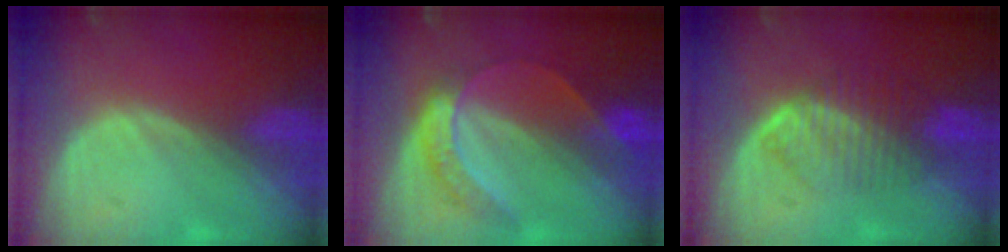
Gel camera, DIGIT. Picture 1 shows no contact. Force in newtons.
{"total": 6.9, "press": 5.7, "slide": 3.9}
{"total": 6.5, "press": 6.2, "slide": 1.8}